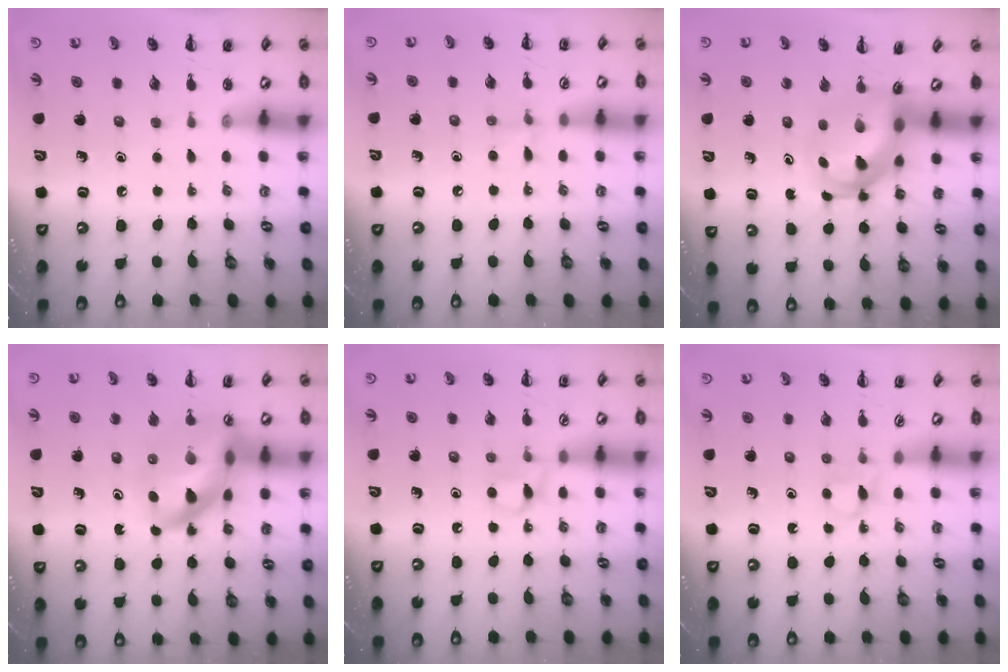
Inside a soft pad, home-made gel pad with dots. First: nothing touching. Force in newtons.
{"total": 5.3, "press": 5.0, "slide": 1.9}
{"total": 6.0, "press": 5.8, "slide": 1.2}
{"total": 16.5, "press": 15.9, "slide": 4.3}
{"total": 4.3, "press": 4.0, "slide": 1.5}
{"total": 3.7, "press": 3.5, "slide": 1.3}